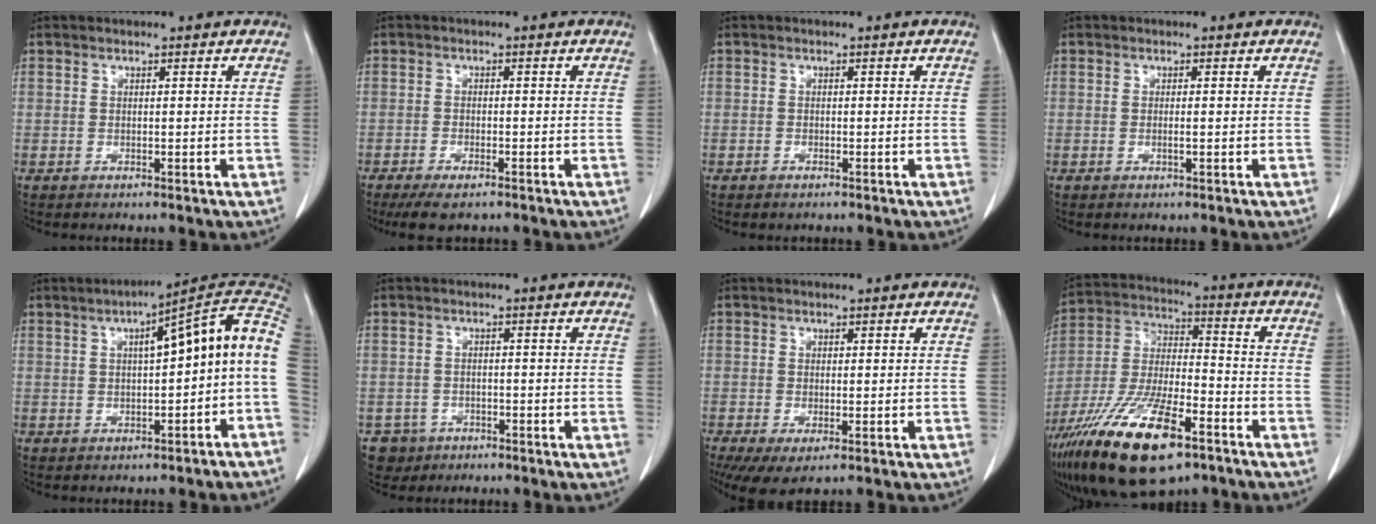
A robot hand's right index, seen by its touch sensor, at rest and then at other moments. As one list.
[{"total": 5.1, "force": [-3.9, 1.5, 2.9], "torque": [-0.045, -0.009, -0.061]}, {"total": 0.6, "force": [-0.5, 0.3, 0.2], "torque": [-0.005, -0.001, -0.005]}, {"total": 0.9, "force": [-0.2, -0.1, 0.8], "torque": [-0.016, -0.001, -0.003]}, {"total": 10.6, "force": [0.7, 0.6, 10.6], "torque": [-0.141, 0.040, 0.006]}, {"total": 4.1, "force": [-2.2, 3.5, -0.1], "torque": [0.007, 0.010, -0.034]}, {"total": 5.6, "force": [-2.8, 2.3, 4.2], "torque": [-0.077, -0.021, -0.044]}, {"total": 19.8, "force": [-11.9, 5.6, 14.8], "torque": [-0.302, -0.027, -0.216]}]